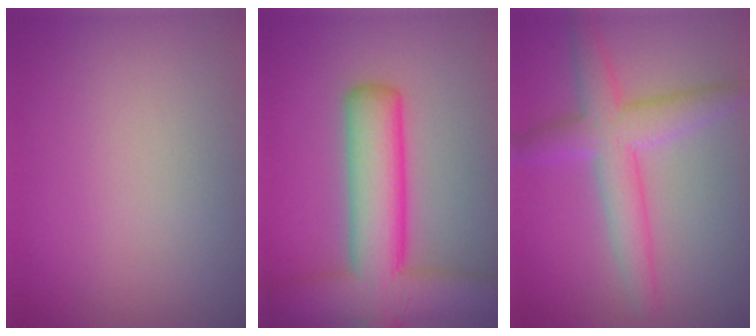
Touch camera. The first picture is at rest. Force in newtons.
{"total": 9.9, "press": 9.9, "slide": 0.4}
{"total": 4.4, "press": 4.4, "slide": 0.1}